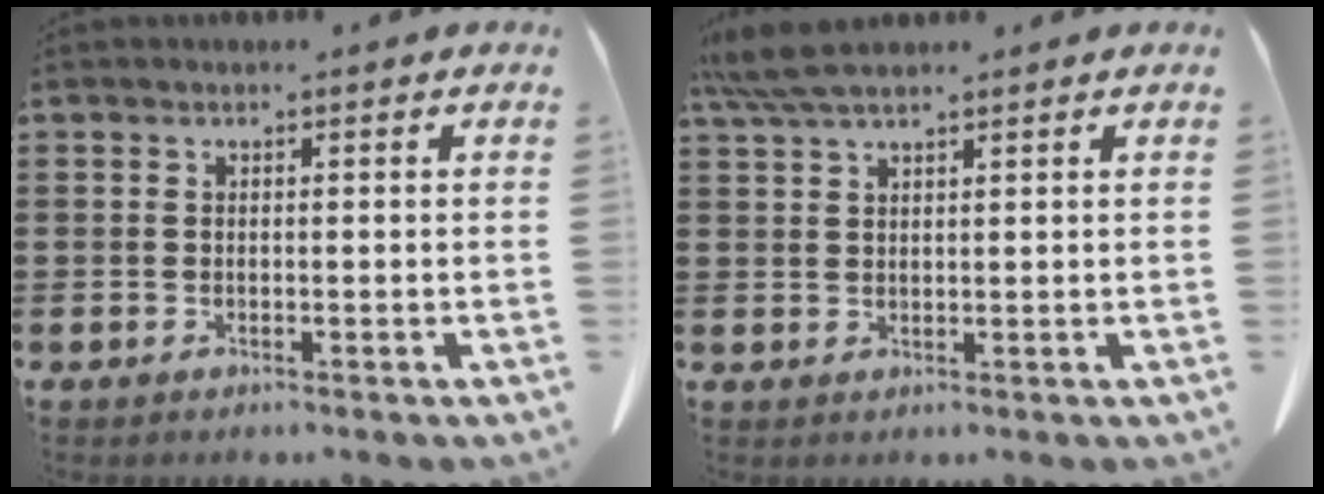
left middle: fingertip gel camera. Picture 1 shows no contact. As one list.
[{"total": 4.9, "force": [3.9, 0.7, 2.9], "torque": [-0.067, -0.003, 0.074]}]